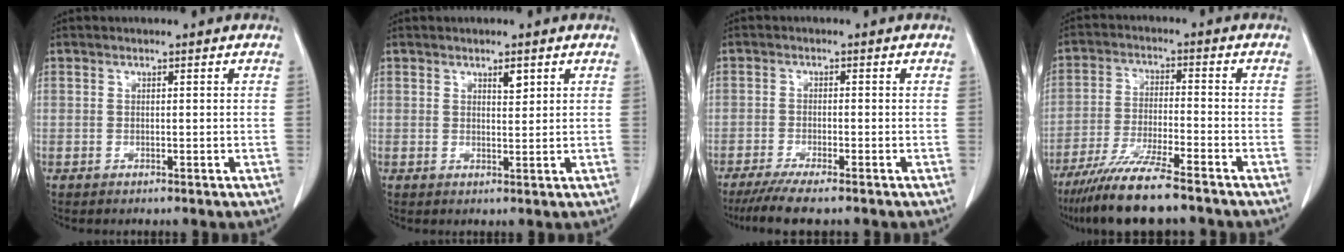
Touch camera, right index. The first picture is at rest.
{"total": 1.5, "force": [1.0, 0.5, 1.1], "torque": [-0.016, -0.006, 0.016]}
{"total": 6.8, "force": [-5.4, 0.3, 4.0], "torque": [-0.062, -0.016, -0.088]}
{"total": 11.4, "force": [-9.1, 0.6, 6.8], "torque": [-0.123, -0.033, -0.156]}